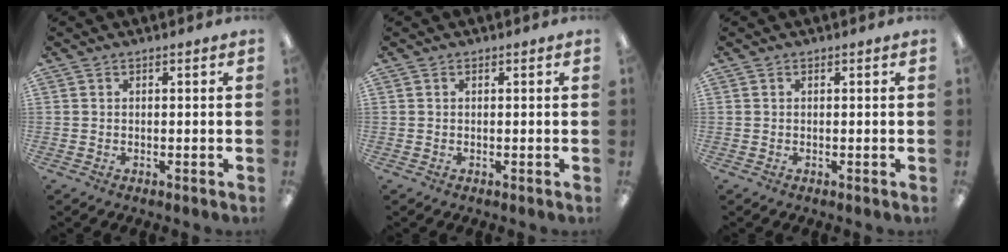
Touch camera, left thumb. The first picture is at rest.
{"total": 0.0}
{"total": 0.0}